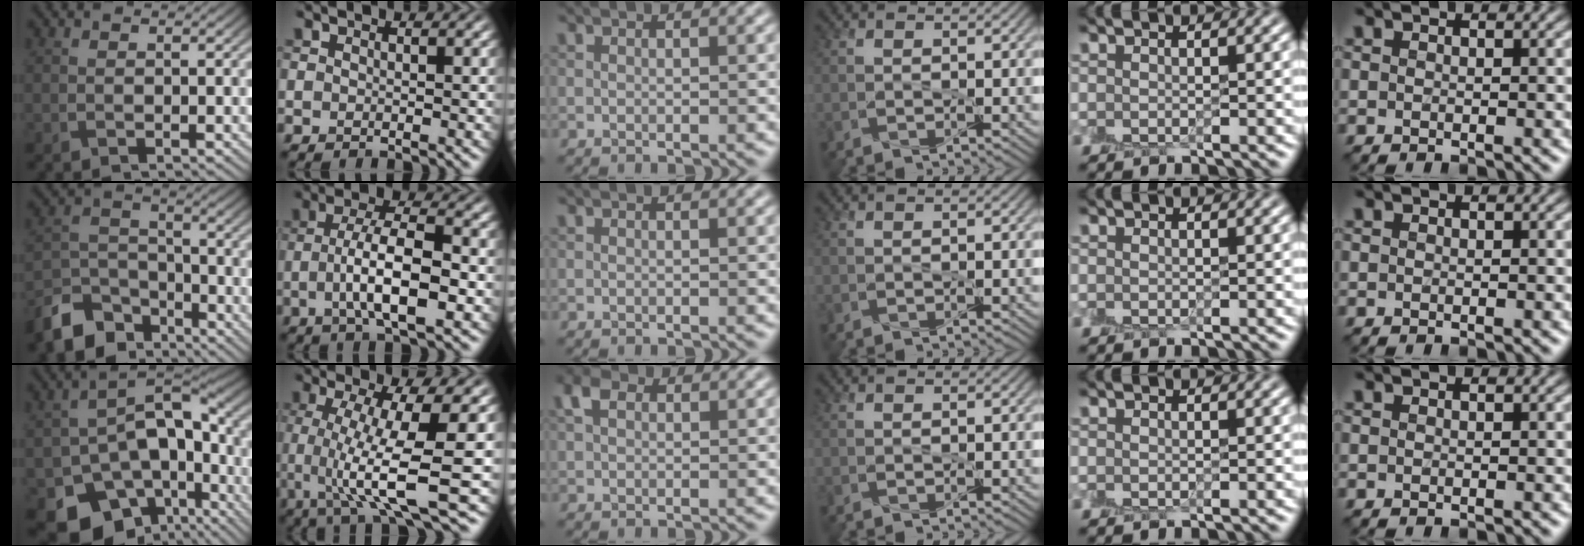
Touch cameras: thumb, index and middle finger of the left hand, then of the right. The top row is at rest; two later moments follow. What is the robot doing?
{"motion": "peel", "object": "lint roller sheet"}